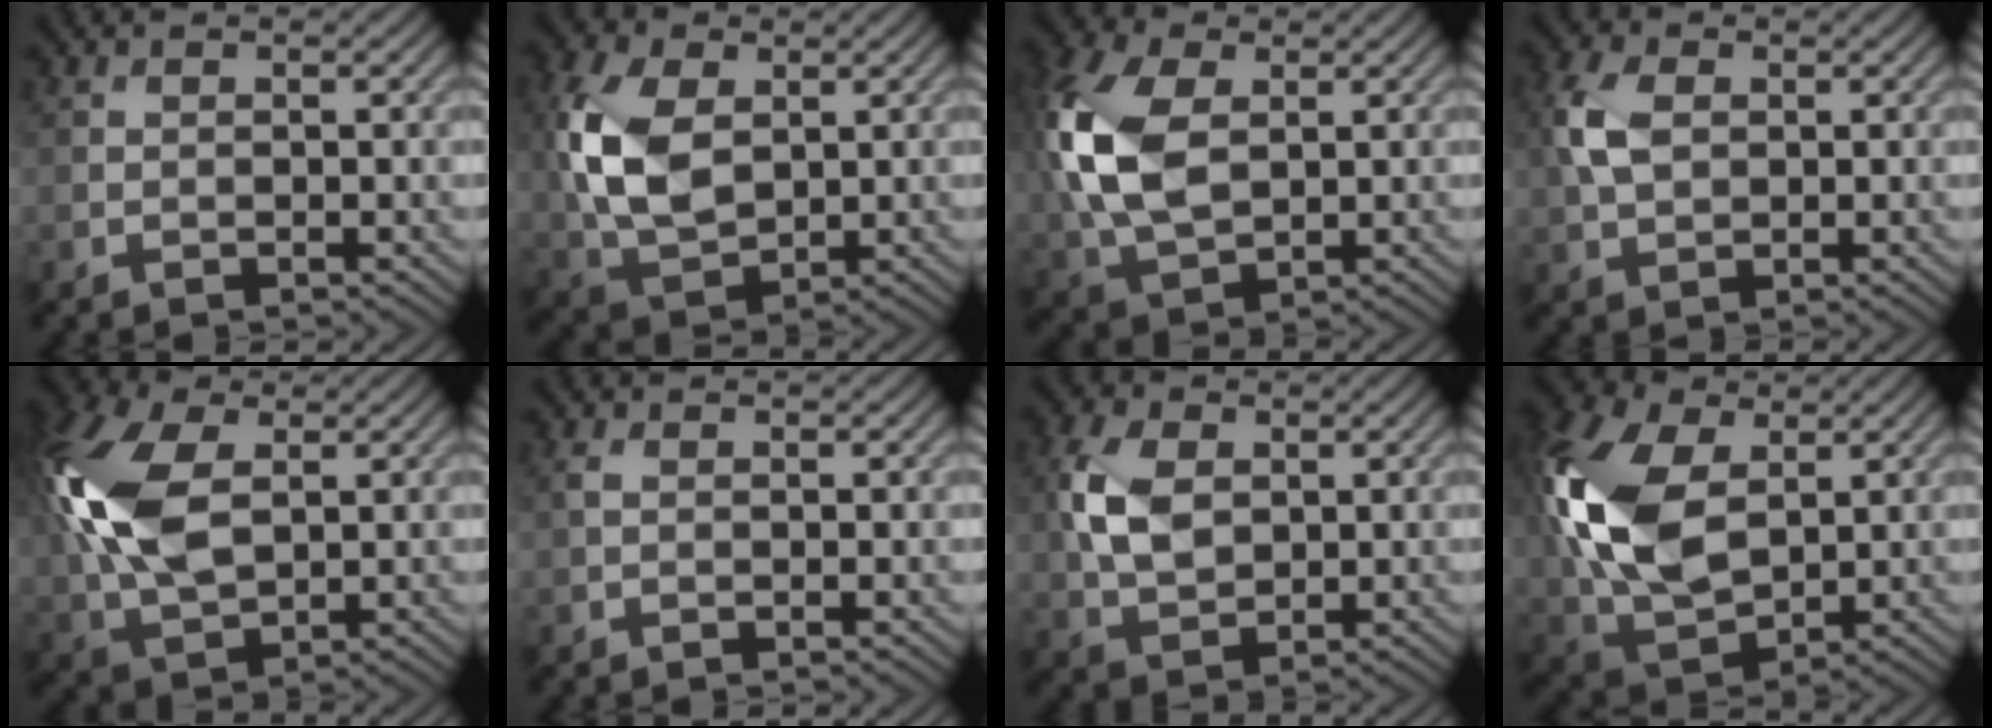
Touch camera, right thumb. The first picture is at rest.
{"total": 10.8, "force": [1.6, 6.8, 8.2], "torque": [-0.223, 0.006, 0.032]}
{"total": 12.8, "force": [1.8, 8.1, 9.8], "torque": [-0.273, 0.014, 0.033]}
{"total": 5.1, "force": [0.9, 3.3, 3.7], "torque": [-0.098, 0.009, 0.014]}
{"total": 13.7, "force": [2.1, 8.2, 10.8], "torque": [-0.292, 0.017, 0.035]}
{"total": 0.8, "force": [0.1, 0.5, 0.6], "torque": [-0.020, 0.003, 0.000]}
{"total": 6.8, "force": [1.2, 4.5, 5.0], "torque": [-0.122, 0.007, 0.023]}
{"total": 15.9, "force": [2.7, 10.0, 12.0], "torque": [-0.315, 0.013, 0.053]}